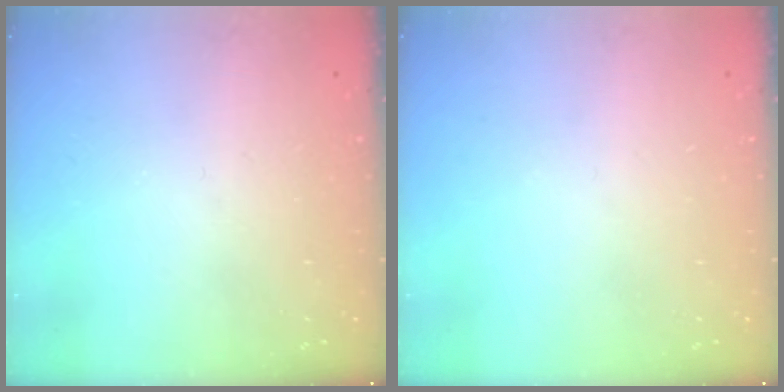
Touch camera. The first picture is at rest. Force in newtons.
{"total": 0.0}